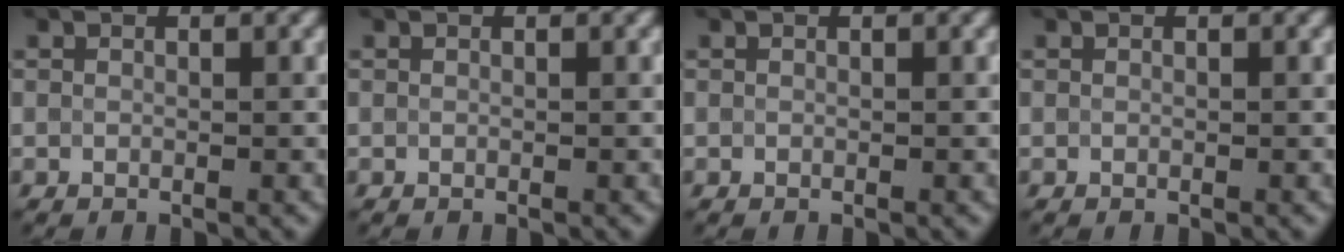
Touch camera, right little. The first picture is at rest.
{"total": 0.0}
{"total": 0.0}
{"total": 0.0}